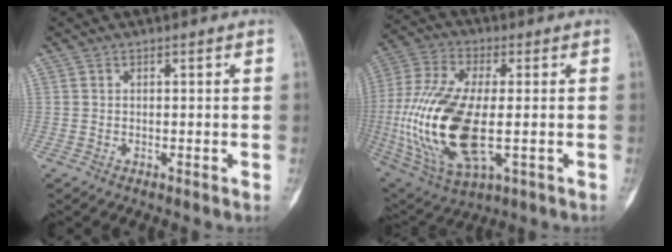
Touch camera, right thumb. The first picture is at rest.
{"total": 22.1, "force": [-2.6, 9.9, 19.6], "torque": [-0.430, -0.009, -0.031]}